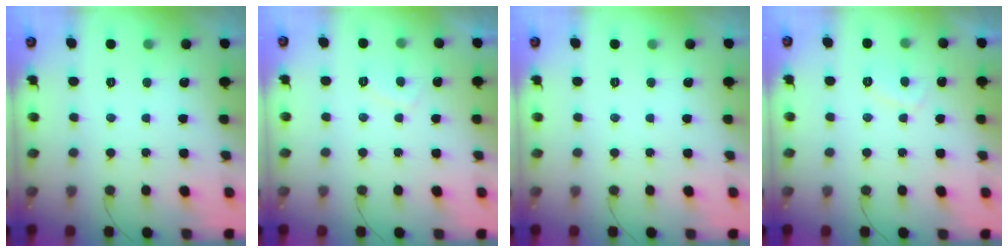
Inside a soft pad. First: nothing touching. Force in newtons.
{"total": 1.9, "press": 1.7, "slide": 0.8}
{"total": 0.0}
{"total": 2.5, "press": 2.3, "slide": 0.8}